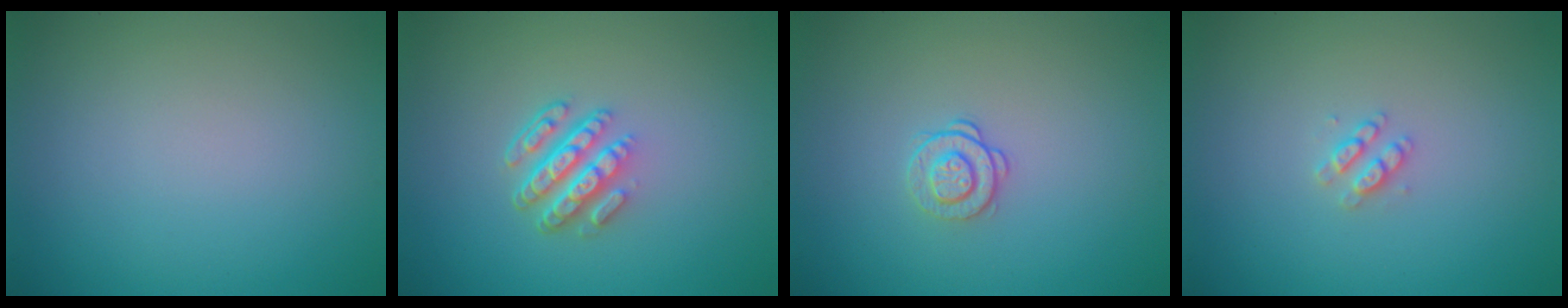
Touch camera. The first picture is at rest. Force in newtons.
{"total": 4.3, "press": 3.0, "slide": 3.1}
{"total": 1.6, "press": 1.2, "slide": 1.0}
{"total": 1.4, "press": 1.3, "slide": 0.3}